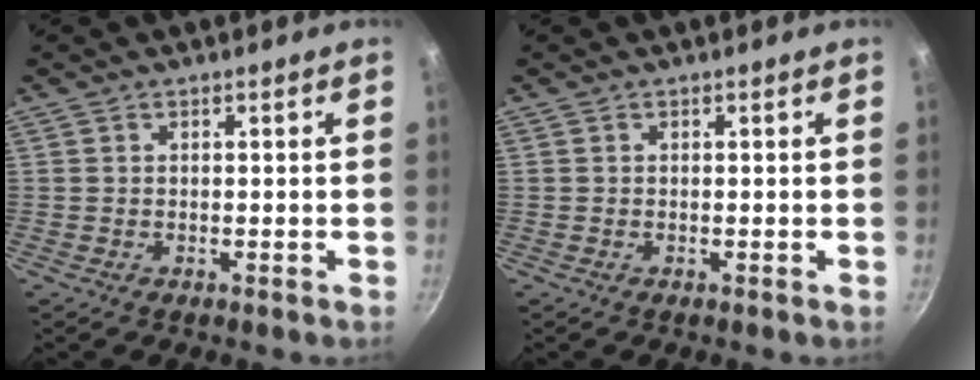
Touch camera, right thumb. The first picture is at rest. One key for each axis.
{"total": 0.0}